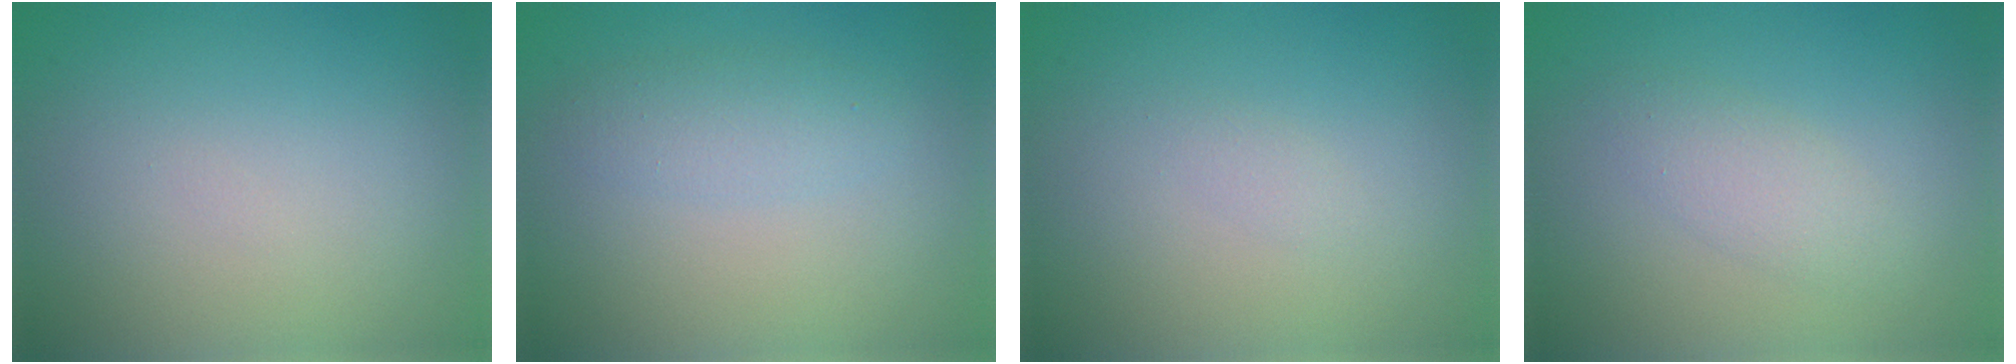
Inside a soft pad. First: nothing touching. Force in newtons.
{"total": 1.9, "press": 1.9, "slide": 0.0}
{"total": 0.7, "press": 0.7, "slide": 0.1}
{"total": 2.7, "press": 2.7, "slide": 0.2}